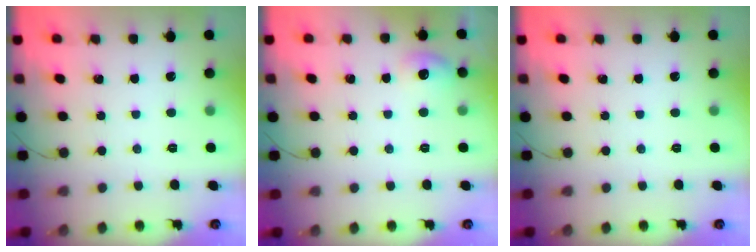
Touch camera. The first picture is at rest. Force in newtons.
{"total": 6.4, "press": 6.2, "slide": 1.4}
{"total": 0.0}